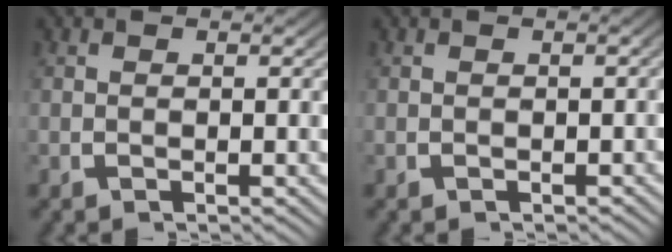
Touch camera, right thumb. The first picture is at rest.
{"total": 0.7, "force": [-0.5, 0.3, 0.4], "torque": [-0.004, -0.002, -0.007]}